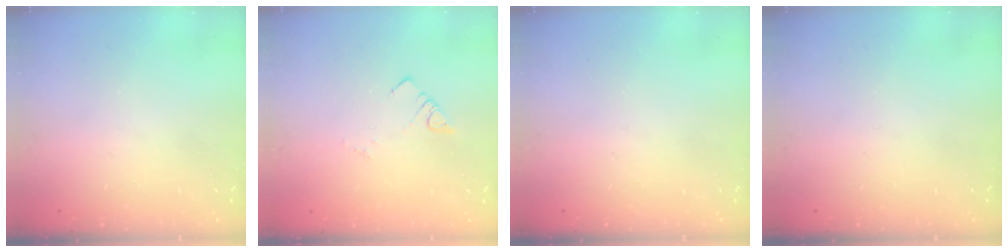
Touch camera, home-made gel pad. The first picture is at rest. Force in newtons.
{"total": 1.9, "press": 1.9, "slide": 0.1}
{"total": 0.0}
{"total": 0.0}